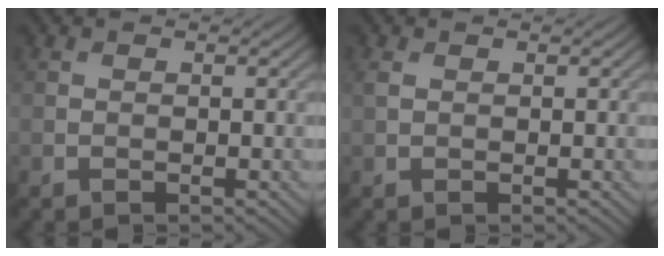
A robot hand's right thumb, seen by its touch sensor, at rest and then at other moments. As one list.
[{"total": 1.1, "force": [0.4, 0.7, 0.8], "torque": [-0.026, 0.003, 0.008]}]